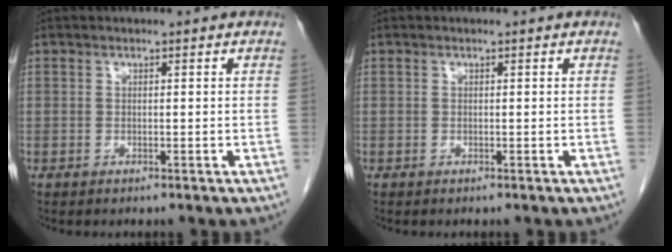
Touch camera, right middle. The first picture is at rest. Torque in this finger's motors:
{"motor_torque": [0.27, -0.14, 0.02, 0.01]}